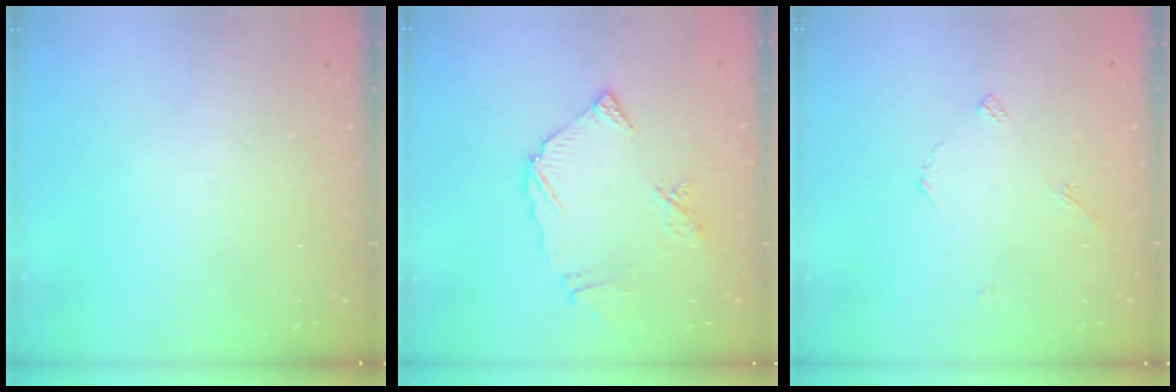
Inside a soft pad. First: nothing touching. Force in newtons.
{"total": 10.8, "press": 10.7, "slide": 1.4}
{"total": 3.3, "press": 3.3, "slide": 0.4}